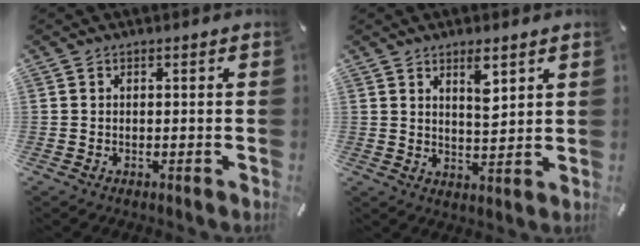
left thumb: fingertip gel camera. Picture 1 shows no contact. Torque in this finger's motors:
{"motor_torque": [0.61, -0.27, 0.26, 0.15, 0.02]}